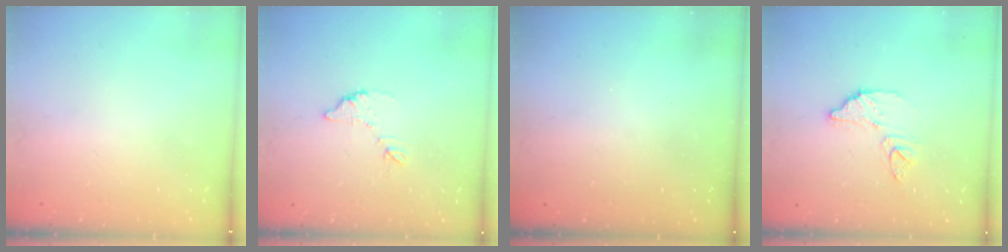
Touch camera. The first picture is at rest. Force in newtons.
{"total": 8.0, "press": 8.0, "slide": 0.4}
{"total": 3.1, "press": 3.1, "slide": 0.1}
{"total": 10.7, "press": 10.6, "slide": 0.7}